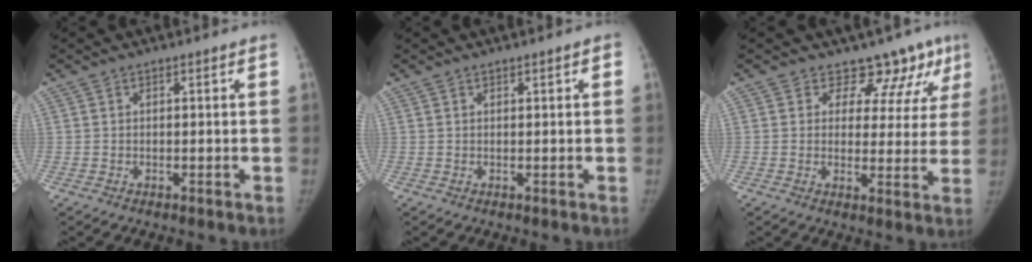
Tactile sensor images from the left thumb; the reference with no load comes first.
{"total": 0.7, "force": [0.3, 0.2, 0.6], "torque": [-0.006, 0.002, 0.003]}
{"total": 10.0, "force": [7.7, 5.9, 2.5], "torque": [0.024, -0.035, 0.073]}